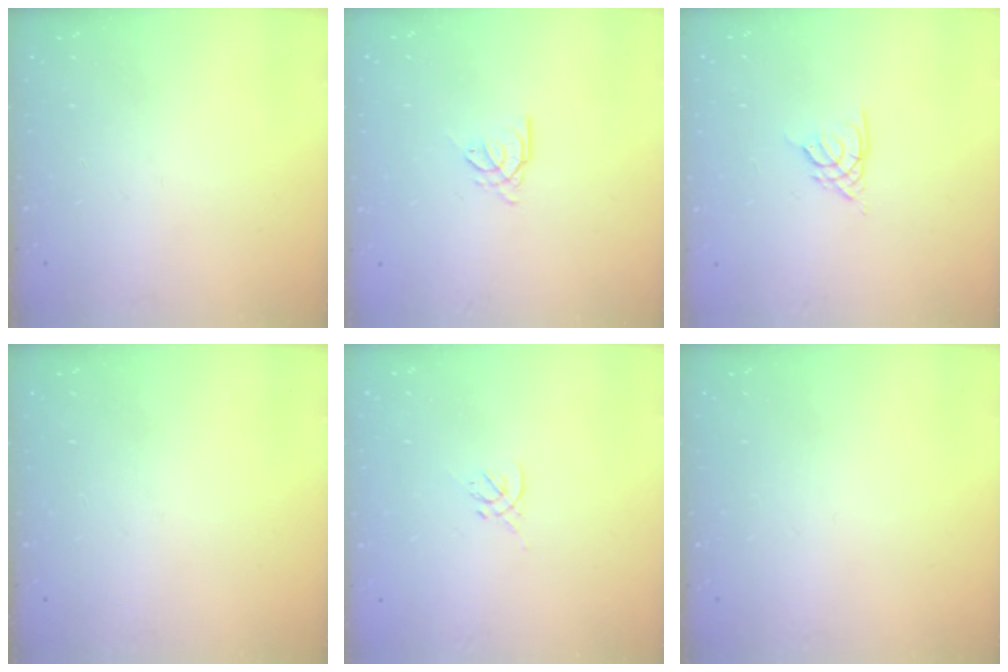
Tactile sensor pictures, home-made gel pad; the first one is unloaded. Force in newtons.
{"total": 0.9, "press": 0.8, "slide": 0.2}
{"total": 2.7, "press": 2.7, "slide": 0.4}
{"total": 0.0}
{"total": 0.0}
{"total": 0.0}